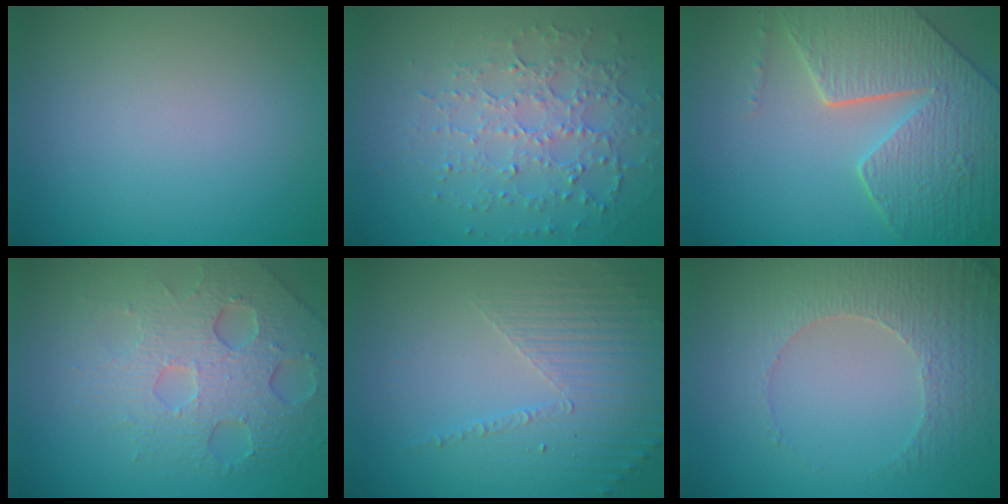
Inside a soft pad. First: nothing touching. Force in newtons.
{"total": 4.8, "press": 3.5, "slide": 3.4}
{"total": 8.4, "press": 6.1, "slide": 5.8}
{"total": 6.3, "press": 4.7, "slide": 4.2}
{"total": 5.3, "press": 3.3, "slide": 4.2}
{"total": 4.7, "press": 3.6, "slide": 3.0}